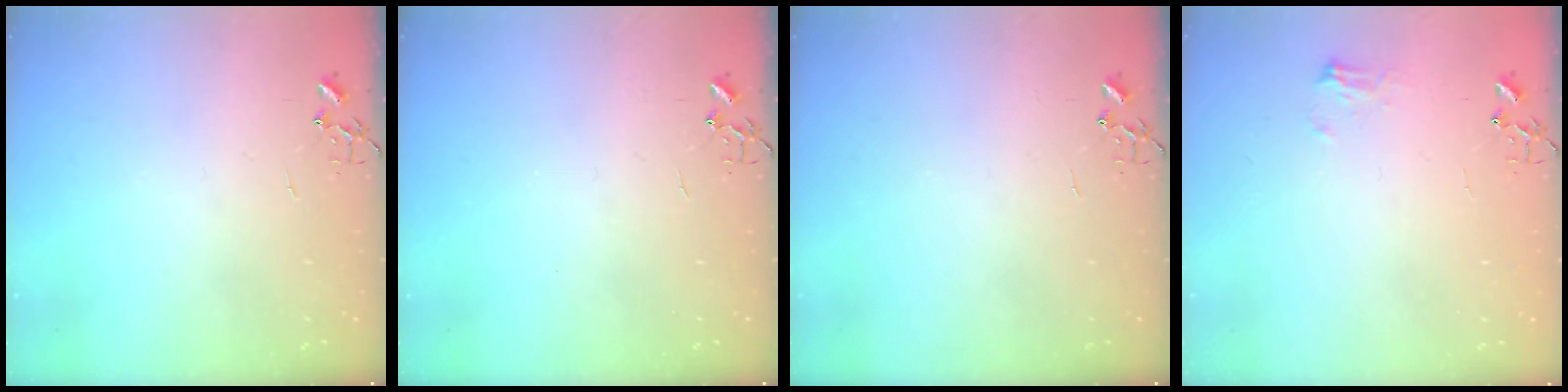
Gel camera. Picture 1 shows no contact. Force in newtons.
{"total": 0.0}
{"total": 0.0}
{"total": 7.1, "press": 7.1, "slide": 0.2}